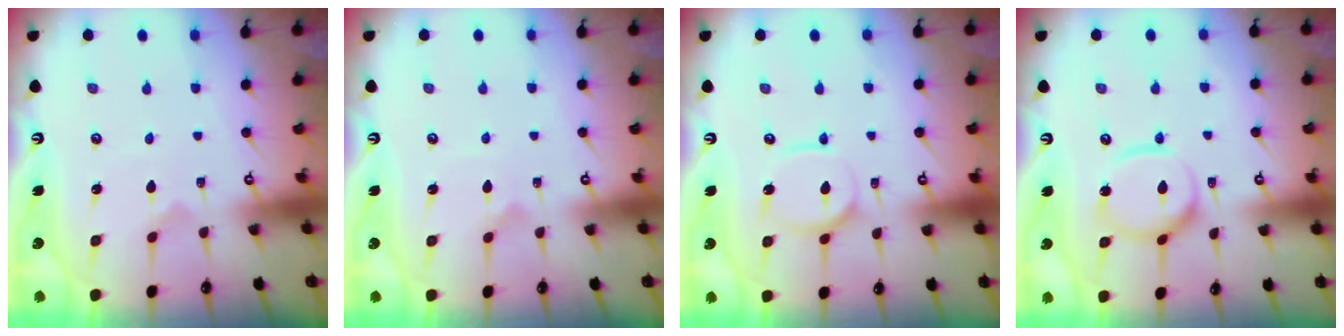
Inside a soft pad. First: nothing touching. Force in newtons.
{"total": 0.9, "press": 0.9, "slide": 0.0}
{"total": 9.0, "press": 9.0, "slide": 0.9}
{"total": 10.9, "press": 10.9, "slide": 1.1}